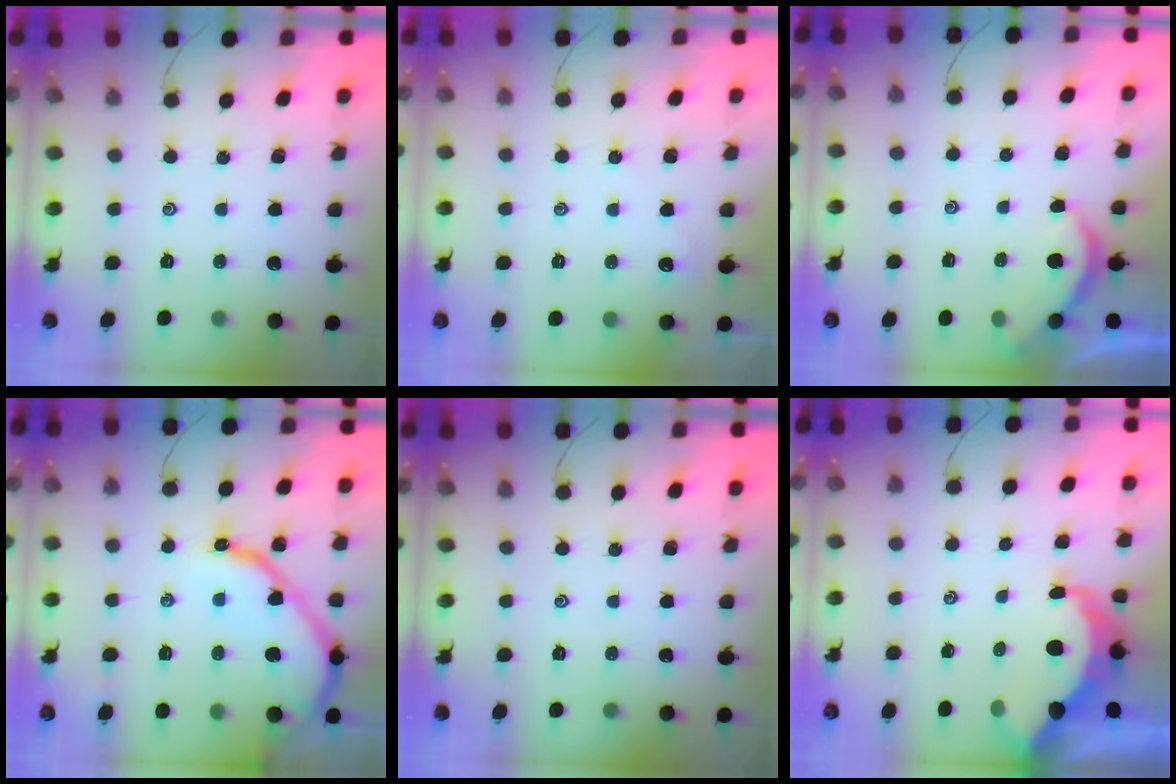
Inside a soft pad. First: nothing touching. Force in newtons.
{"total": 1.7, "press": 1.7, "slide": 0.3}
{"total": 2.5, "press": 2.5, "slide": 0.4}
{"total": 12.0, "press": 11.9, "slide": 1.0}
{"total": 0.0}
{"total": 7.3, "press": 7.2, "slide": 0.9}